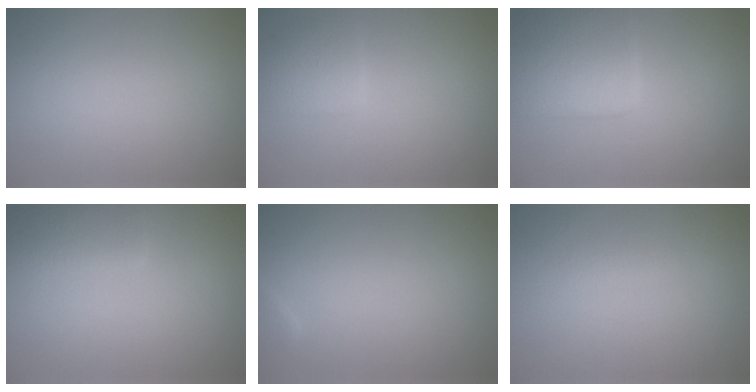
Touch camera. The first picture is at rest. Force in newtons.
{"total": 2.0, "press": 2.0, "slide": 0.1}
{"total": 5.3, "press": 5.3, "slide": 0.3}
{"total": 2.4, "press": 2.4, "slide": 0.1}
{"total": 0.8, "press": 0.8, "slide": 0.0}
{"total": 0.7, "press": 0.7, "slide": 0.0}